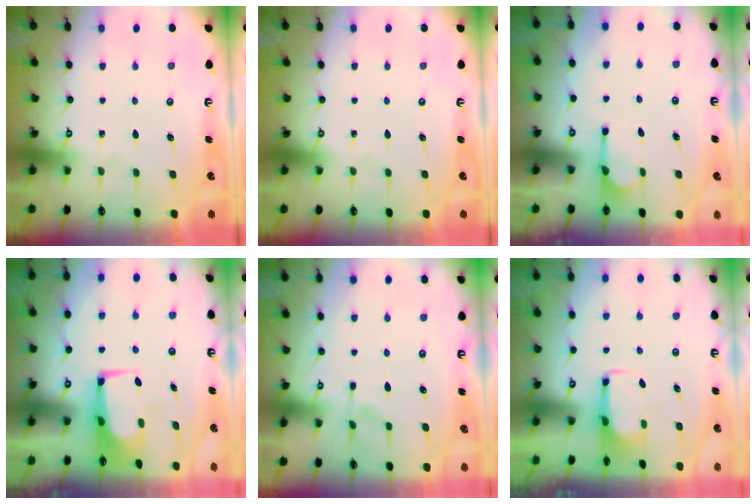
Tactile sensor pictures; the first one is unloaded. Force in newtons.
{"total": 0.0}
{"total": 1.3, "press": 1.1, "slide": 0.6}
{"total": 0.0}
{"total": 1.2, "press": 0.1, "slide": 1.2}
{"total": 2.7, "press": 2.6, "slide": 0.9}